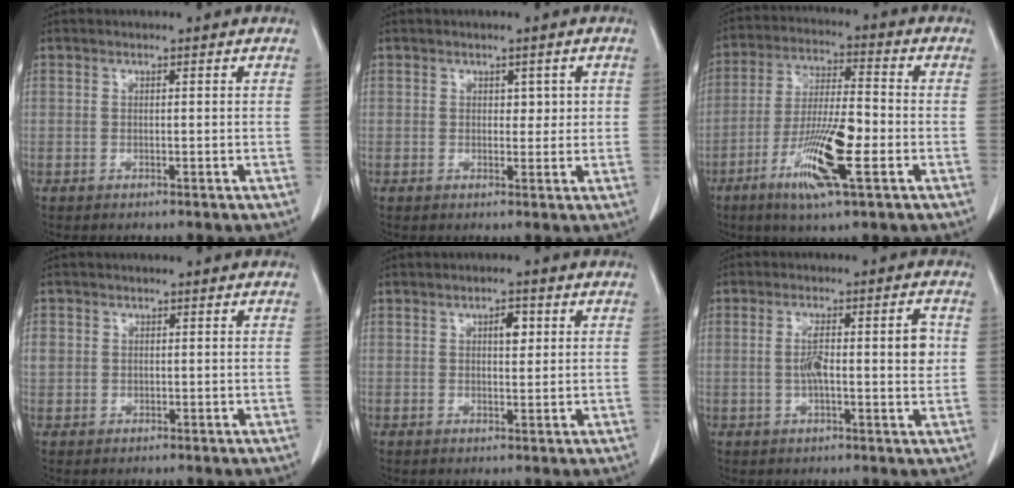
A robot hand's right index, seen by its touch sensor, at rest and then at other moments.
{"total": 2.1, "force": [0.6, 1.4, 1.5], "torque": [-0.010, 0.003, 0.007]}
{"total": 12.5, "force": [-4.7, 1.5, 11.4], "torque": [-0.217, -0.012, -0.085]}
{"total": 2.5, "force": [0.3, 2.4, 0.8], "torque": [-0.019, 0.014, 0.013]}
{"total": 2.7, "force": [0.9, 1.2, 2.2], "torque": [-0.032, 0.001, 0.013]}
{"total": 7.7, "force": [0.5, 1.5, 7.5], "torque": [-0.124, 0.016, 0.009]}